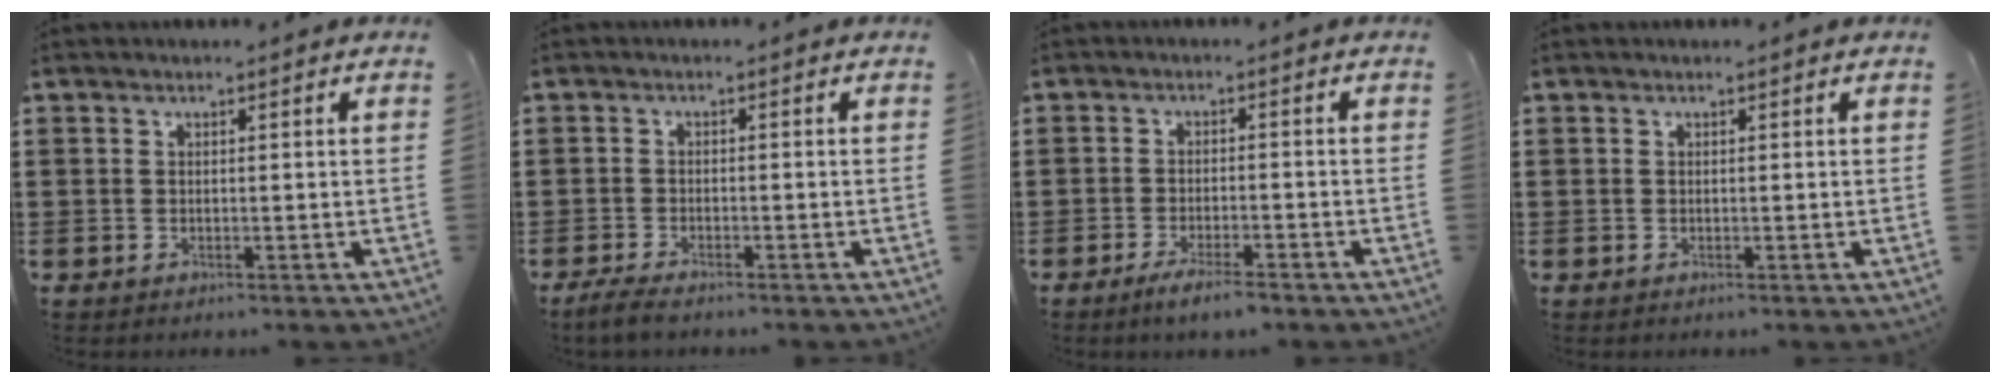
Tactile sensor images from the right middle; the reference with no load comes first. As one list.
[{"total": 2.2, "force": [-1.9, 0.3, 1.1], "torque": [-0.034, -0.003, -0.040]}, {"total": 3.2, "force": [-2.5, 0.3, 2.0], "torque": [-0.033, 0.002, -0.044]}, {"total": 0.0}]